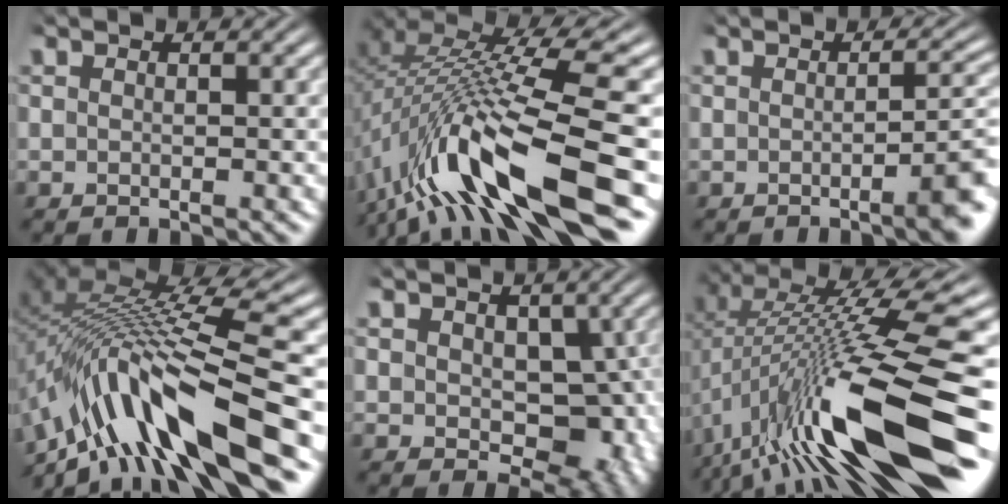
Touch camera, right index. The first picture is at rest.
{"total": 9.2, "force": [-3.2, 3.0, 8.1], "torque": [-0.155, -0.019, -0.033]}
{"total": 4.0, "force": [-1.3, 0.8, 3.7], "torque": [-0.033, 0.007, -0.027]}
{"total": 11.7, "force": [-3.5, 5.9, 9.5], "torque": [-0.192, -0.027, -0.039]}
{"total": 5.2, "force": [-0.5, 3.7, 3.6], "torque": [-0.058, -0.044, 0.018]}
{"total": 13.0, "force": [-1.9, 4.4, 12.0], "torque": [-0.199, -0.012, -0.008]}